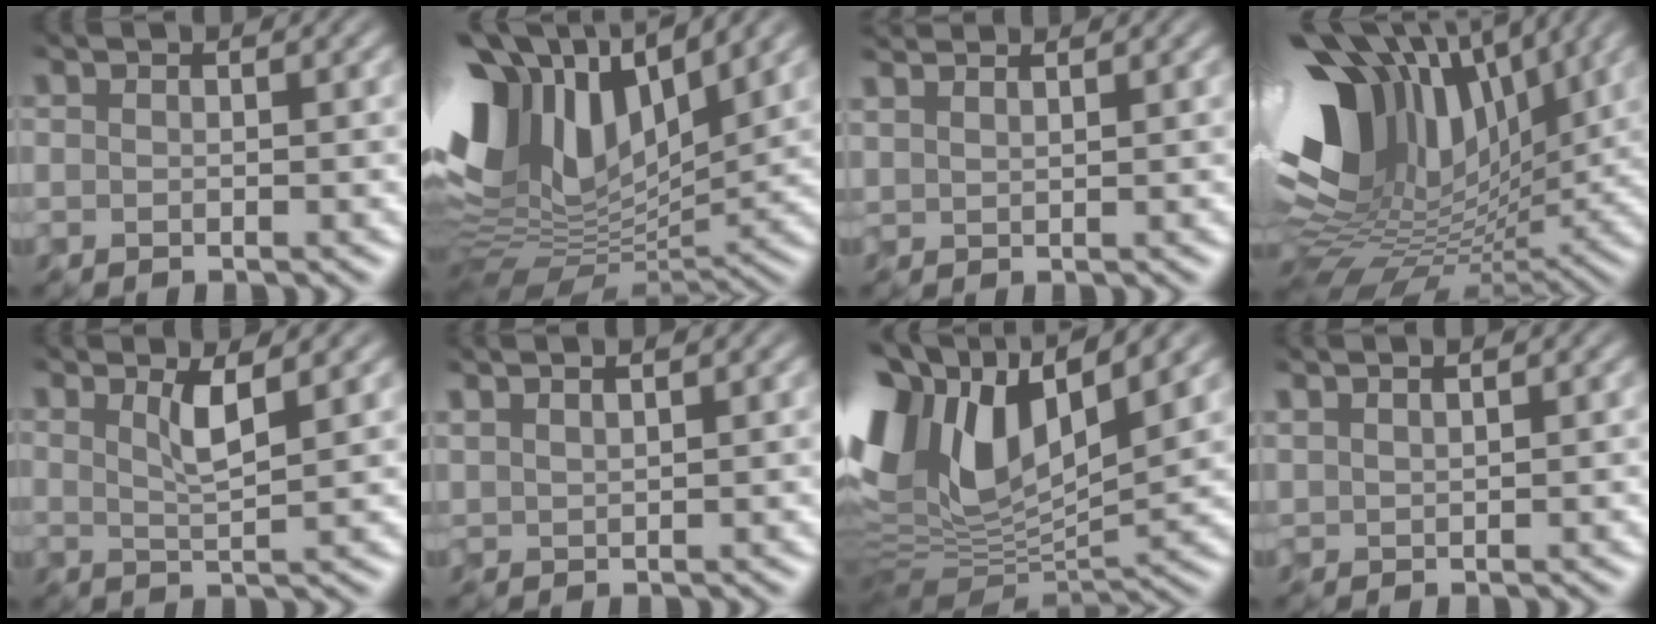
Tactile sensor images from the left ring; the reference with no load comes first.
{"total": 13.3, "force": [5.9, 7.2, 9.5], "torque": [-0.210, 0.014, 0.105]}
{"total": 2.9, "force": [2.7, 0.5, 0.9], "torque": [-0.011, 0.008, 0.038]}
{"total": 13.8, "force": [4.7, 8.0, 10.3], "torque": [-0.211, 0.016, 0.079]}
{"total": 2.7, "force": [1.3, 0.6, 2.2], "torque": [-0.033, -0.003, 0.023]}
{"total": 2.1, "force": [1.8, 0.6, 1.1], "torque": [-0.007, 0.008, 0.020]}
{"total": 13.9, "force": [4.7, 6.9, 11.1], "torque": [-0.235, 0.019, 0.078]}
{"total": 1.8, "force": [1.5, 0.5, 0.8], "torque": [-0.006, 0.004, 0.021]}